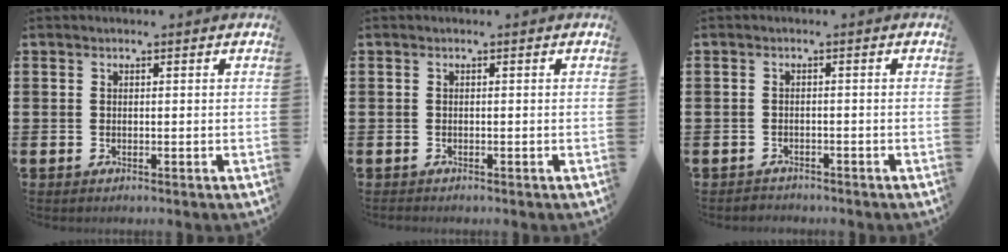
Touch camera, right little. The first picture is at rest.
{"total": 0.0}
{"total": 0.9, "force": [-0.8, 0.2, -0.3], "torque": [0.002, 0.002, -0.018]}